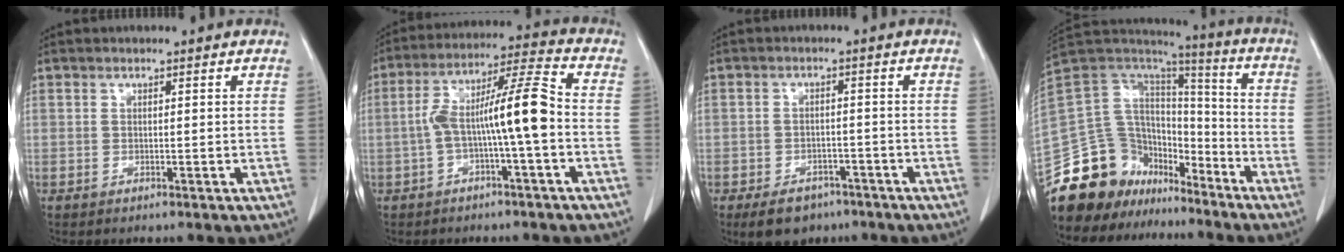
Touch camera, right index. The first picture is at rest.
{"total": 11.1, "force": [-1.7, 0.4, 10.9], "torque": [-0.197, 0.034, -0.033]}
{"total": 6.2, "force": [-4.4, 3.7, 2.2], "torque": [-0.034, 0.002, -0.061]}
{"total": 20.8, "force": [-15.9, 11.9, 6.1], "torque": [-0.129, 0.076, -0.263]}